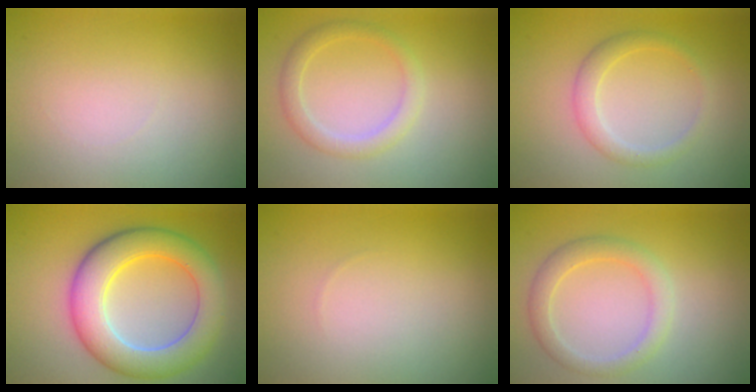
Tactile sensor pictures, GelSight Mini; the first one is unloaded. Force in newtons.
{"total": 2.2, "press": 2.1, "slide": 0.2}
{"total": 2.1, "press": 2.1, "slide": 0.1}
{"total": 7.8, "press": 7.8, "slide": 0.3}
{"total": 0.0}
{"total": 2.6, "press": 2.6, "slide": 0.2}